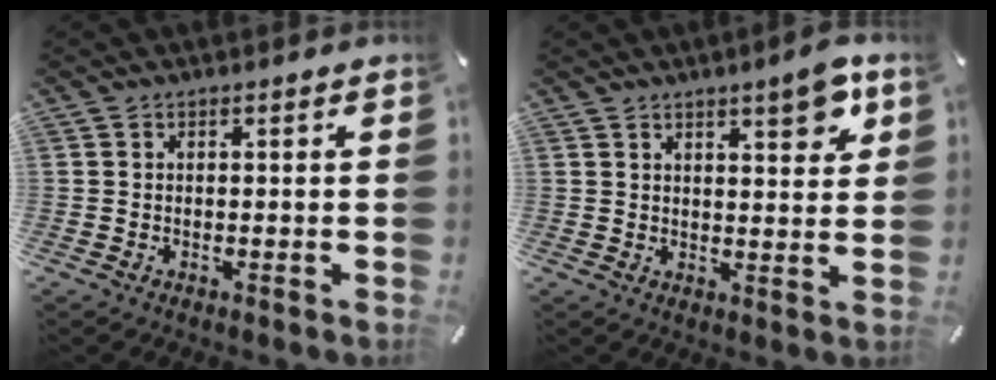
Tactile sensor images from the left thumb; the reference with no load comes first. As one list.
[{"total": 7.0, "force": [4.5, 2.2, 4.9], "torque": [-0.064, -0.022, 0.072]}]